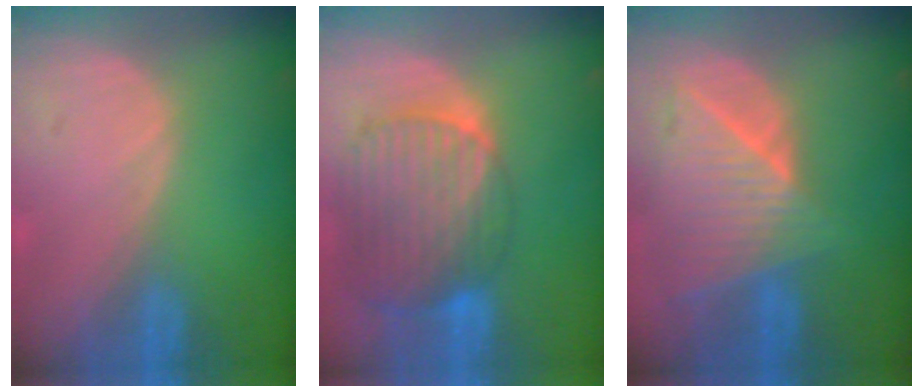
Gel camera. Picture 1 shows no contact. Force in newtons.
{"total": 10.7, "press": 9.2, "slide": 5.5}
{"total": 9.2, "press": 8.2, "slide": 4.1}